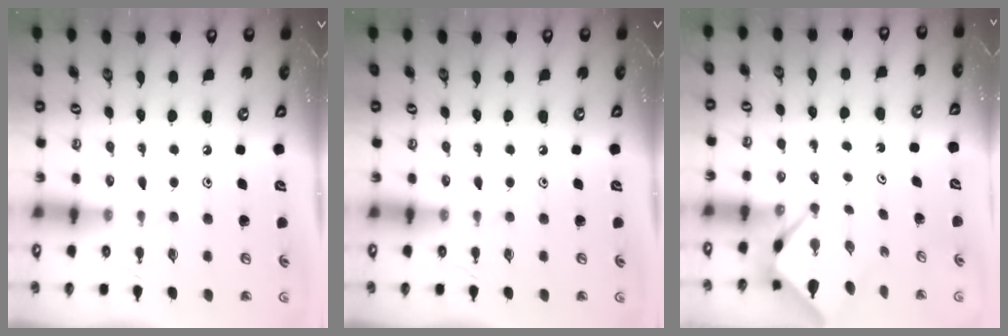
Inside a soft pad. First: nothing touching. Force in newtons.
{"total": 0.0}
{"total": 2.7, "press": 2.7, "slide": 0.2}